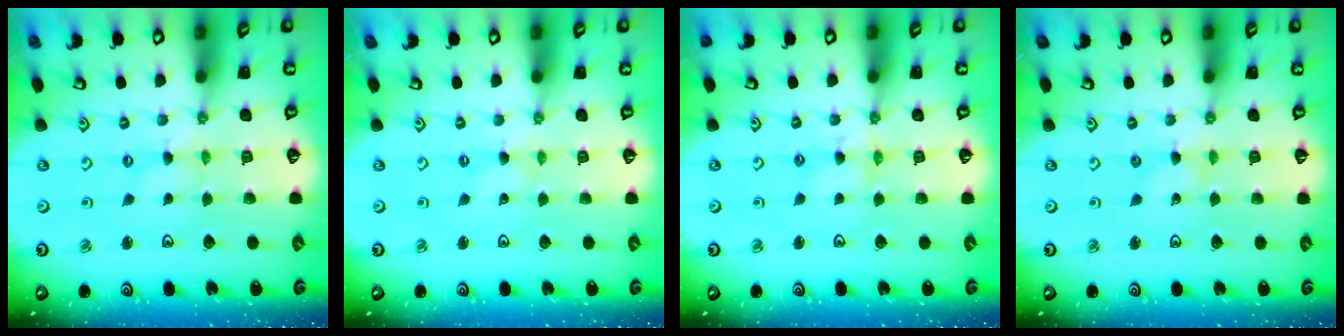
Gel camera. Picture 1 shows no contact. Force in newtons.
{"total": 0.0}
{"total": 3.0, "press": 2.9, "slide": 0.3}
{"total": 0.0}